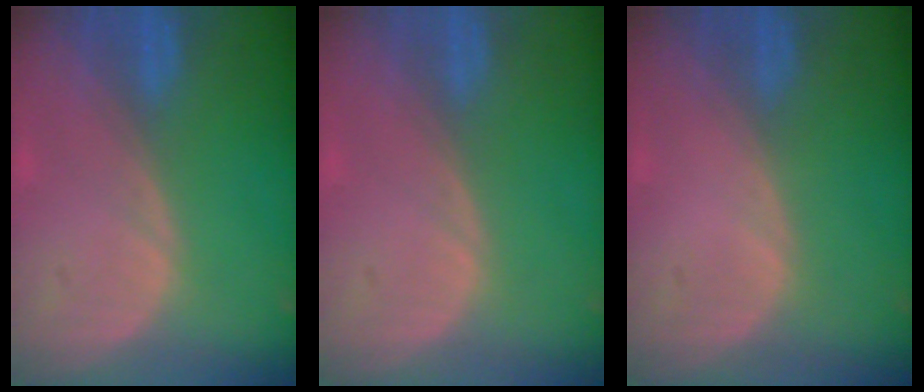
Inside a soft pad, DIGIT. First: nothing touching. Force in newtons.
{"total": 0.0}
{"total": 0.0}